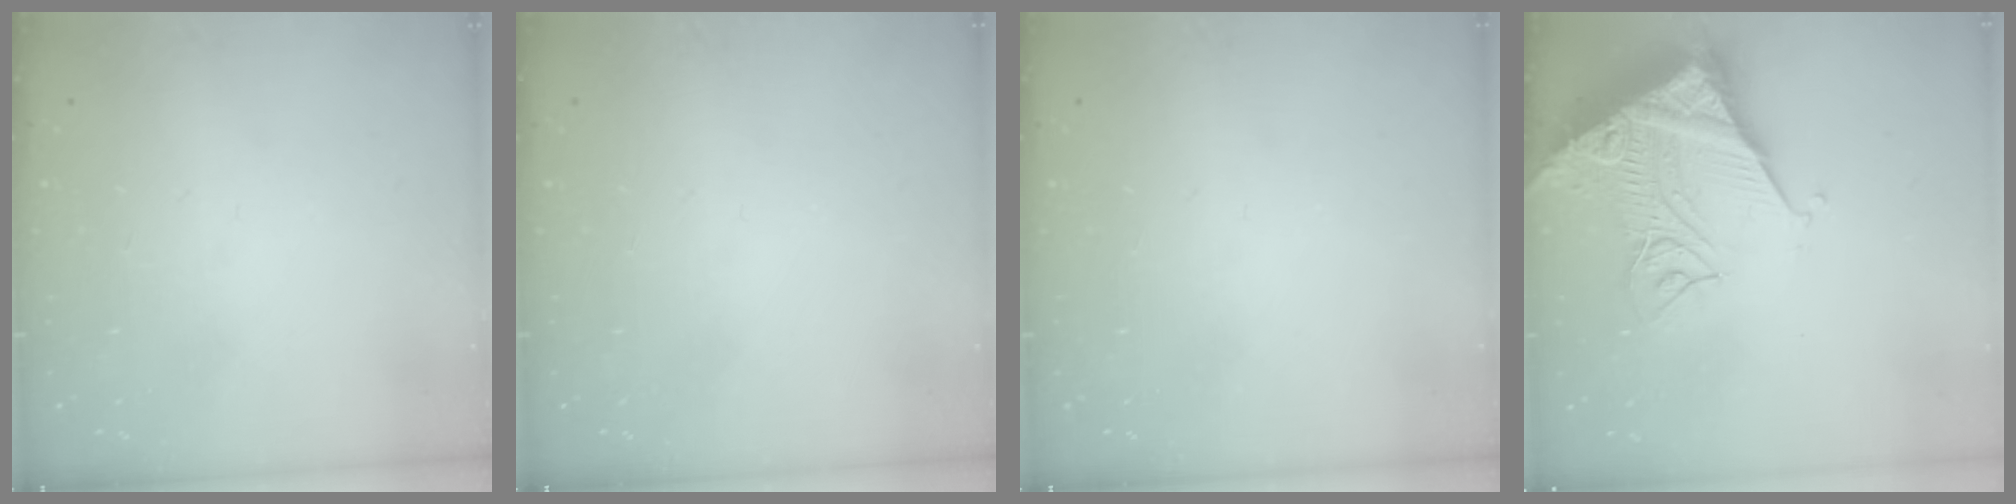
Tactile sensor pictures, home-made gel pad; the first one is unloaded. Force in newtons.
{"total": 0.0}
{"total": 0.0}
{"total": 16.3, "press": 16.2, "slide": 1.9}